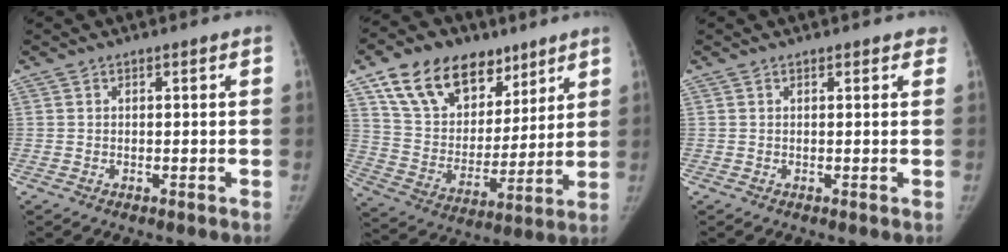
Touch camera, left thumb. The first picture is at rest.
{"total": 21.0, "force": [12.7, 13.4, 10.0], "torque": [-0.131, -0.032, 0.226]}
{"total": 1.3, "force": [1.0, 0.7, 0.4], "torque": [0.009, -0.002, 0.002]}